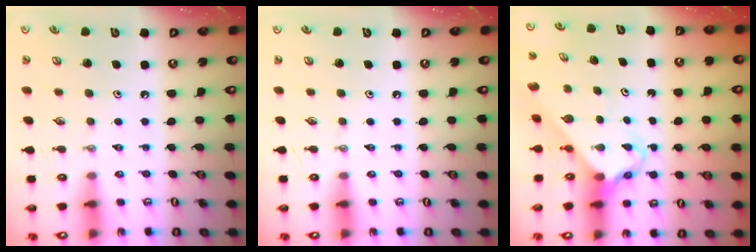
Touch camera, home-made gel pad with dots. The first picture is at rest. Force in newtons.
{"total": 0.0}
{"total": 2.8, "press": 2.8, "slide": 0.2}